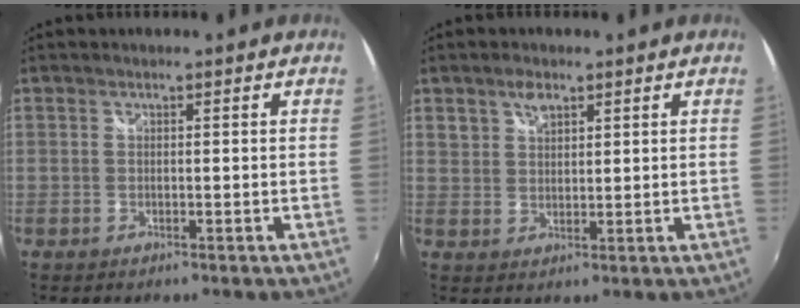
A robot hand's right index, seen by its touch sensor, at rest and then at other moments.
{"total": 3.7, "force": [2.4, 2.2, 1.8], "torque": [-0.027, 0.006, 0.044]}